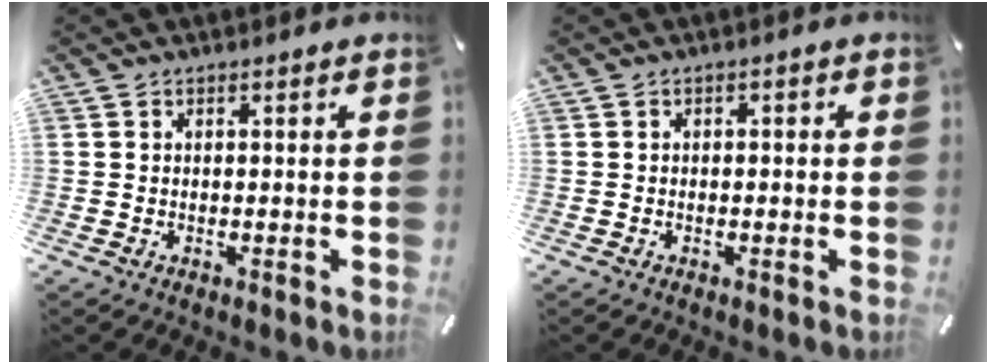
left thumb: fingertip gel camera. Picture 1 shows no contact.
{"total": 0.8, "force": [-0.3, 0.6, 0.5], "torque": [-0.008, 0.002, -0.007]}